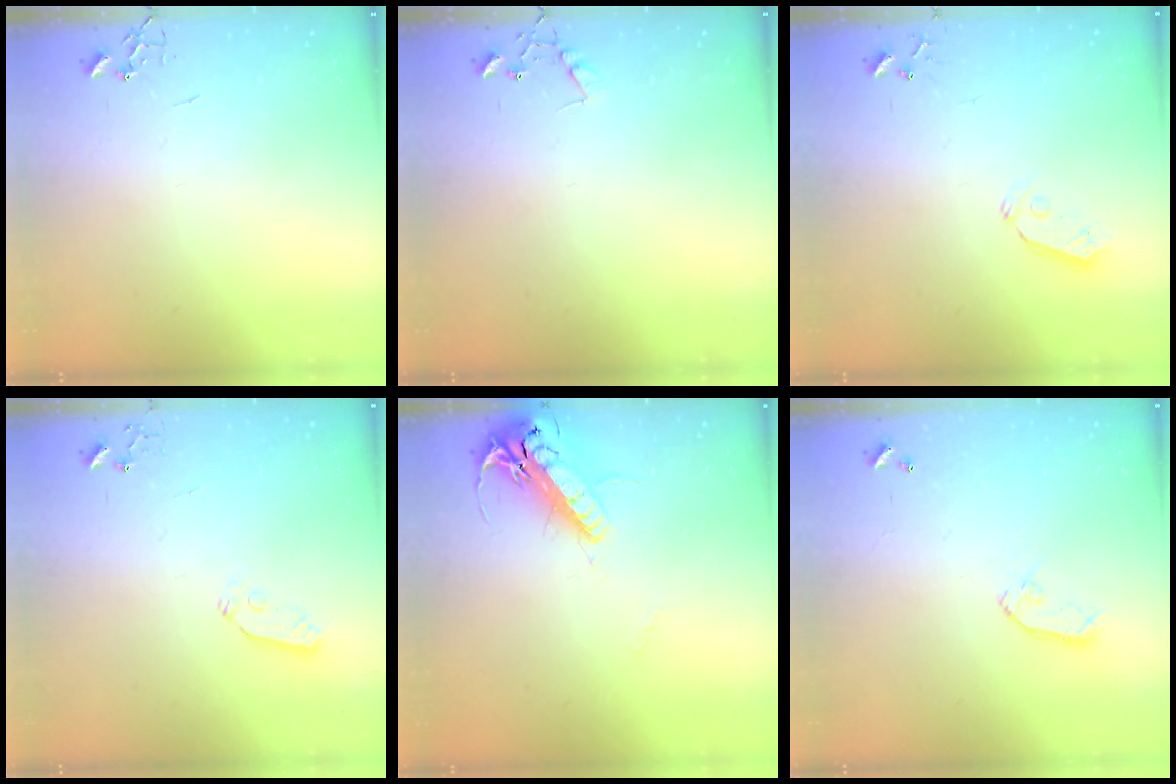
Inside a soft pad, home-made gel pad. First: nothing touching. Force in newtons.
{"total": 6.8, "press": 6.8, "slide": 0.5}
{"total": 6.4, "press": 6.4, "slide": 0.6}
{"total": 3.9, "press": 3.9, "slide": 0.6}
{"total": 19.2, "press": 18.9, "slide": 3.3}
{"total": 7.3, "press": 7.3, "slide": 0.4}